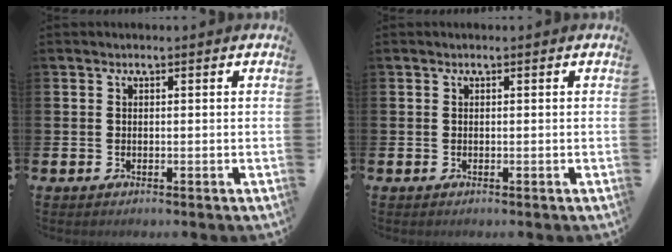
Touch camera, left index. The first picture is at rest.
{"total": 0.0}